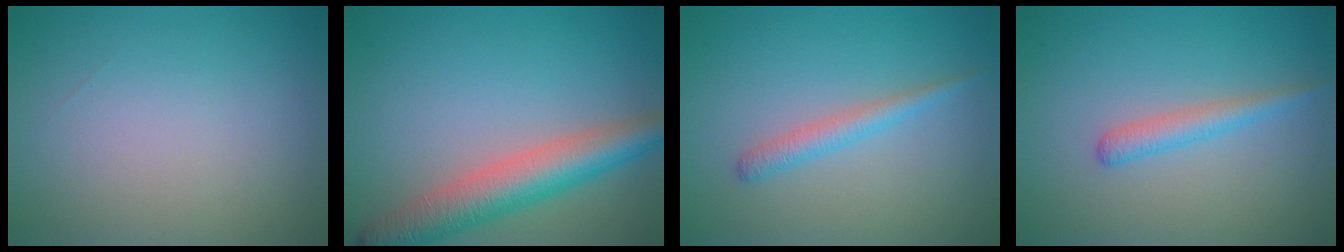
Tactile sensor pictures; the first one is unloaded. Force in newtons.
{"total": 6.2, "press": 6.2, "slide": 0.2}
{"total": 1.8, "press": 1.8, "slide": 0.0}
{"total": 1.9, "press": 1.9, "slide": 0.0}